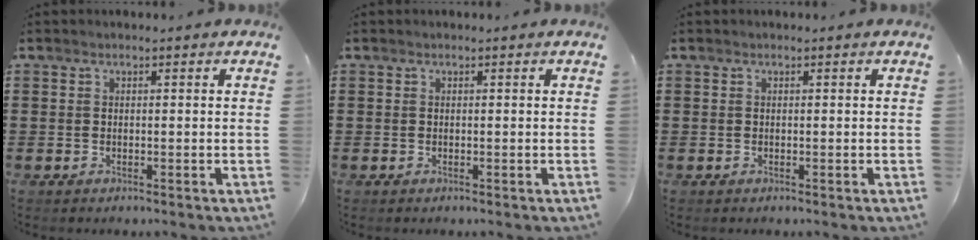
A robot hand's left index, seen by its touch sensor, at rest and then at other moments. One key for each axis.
{"total": 0.0}
{"total": 0.0}